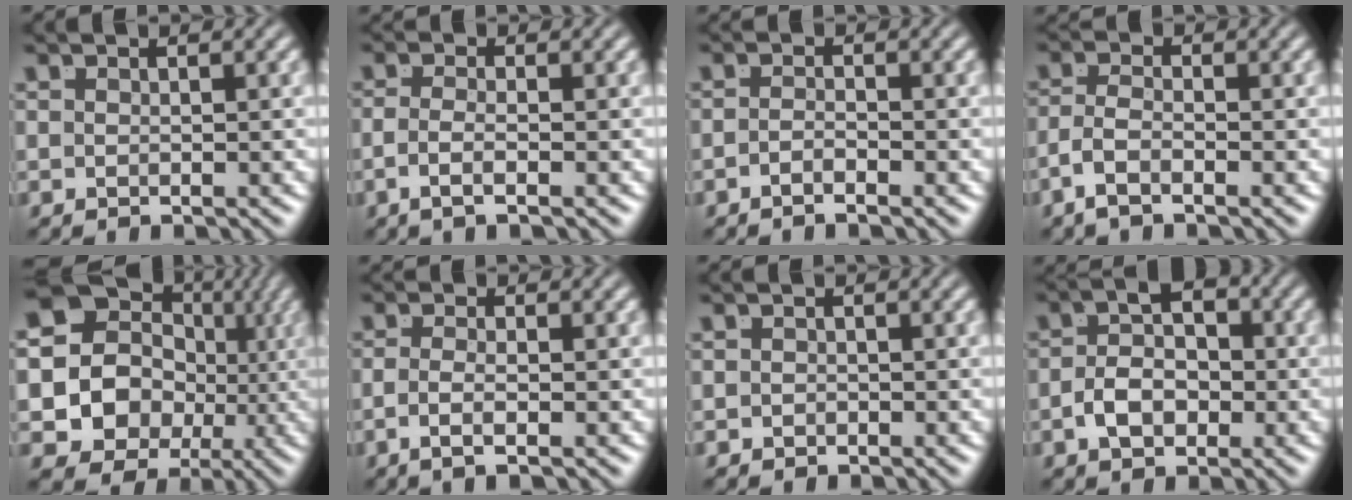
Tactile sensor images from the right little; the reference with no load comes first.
{"total": 2.3, "force": [-1.2, -0.1, 2.0], "torque": [-0.044, -0.015, -0.014]}
{"total": 1.8, "force": [-1.6, -0.5, 0.7], "torque": [-0.012, -0.008, -0.028]}
{"total": 2.7, "force": [-1.6, 1.2, 1.9], "torque": [-0.050, -0.017, -0.023]}
{"total": 18.0, "force": [0.2, 16.1, 8.1], "torque": [-0.231, -0.068, 0.006]}
{"total": 2.3, "force": [-1.2, -0.3, 2.0], "torque": [-0.043, -0.014, -0.014]}
{"total": 0.6, "force": [-0.5, -0.1, -0.2], "torque": [0.003, -0.011, -0.002]}
{"total": 4.3, "force": [-0.7, 2.4, 3.5], "torque": [-0.048, 0.000, -0.012]}